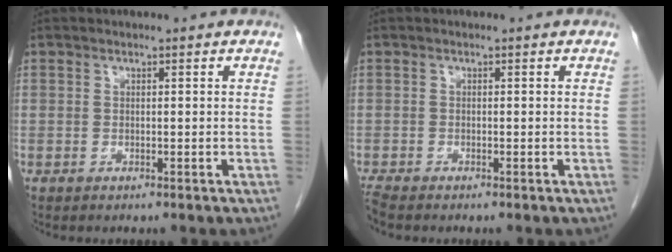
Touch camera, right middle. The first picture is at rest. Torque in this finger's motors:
{"motor_torque": [0.43, -0.93, 0.11, 0.00]}